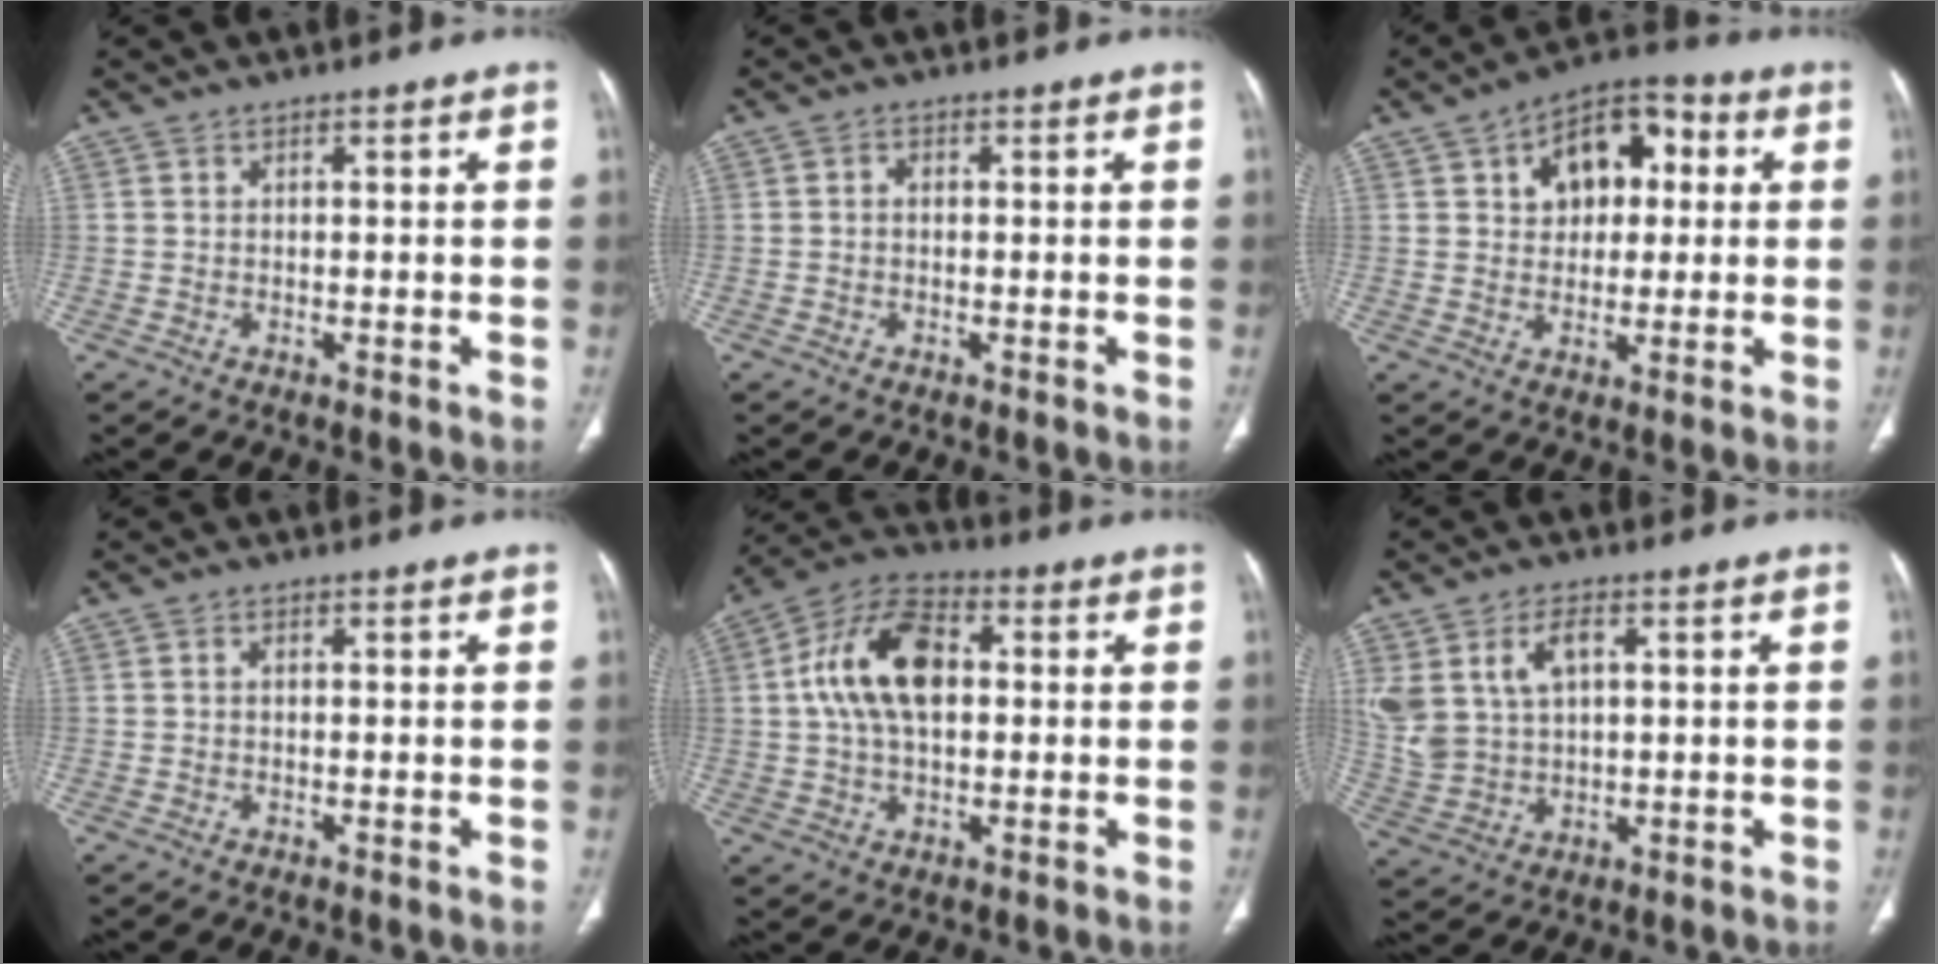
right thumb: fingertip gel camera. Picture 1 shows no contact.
{"total": 1.0, "force": [-0.1, 0.8, 0.6], "torque": [-0.007, 0.003, -0.005]}
{"total": 12.4, "force": [3.4, 8.3, 8.6], "torque": [-0.085, 0.016, 0.044]}
{"total": 0.5, "force": [0.0, 0.4, 0.4], "torque": [-0.007, 0.001, -0.003]}
{"total": 14.0, "force": [1.8, 8.3, 11.1], "torque": [-0.203, 0.025, 0.025]}
{"total": 10.6, "force": [3.0, 7.0, 7.4], "torque": [-0.150, 0.001, 0.072]}